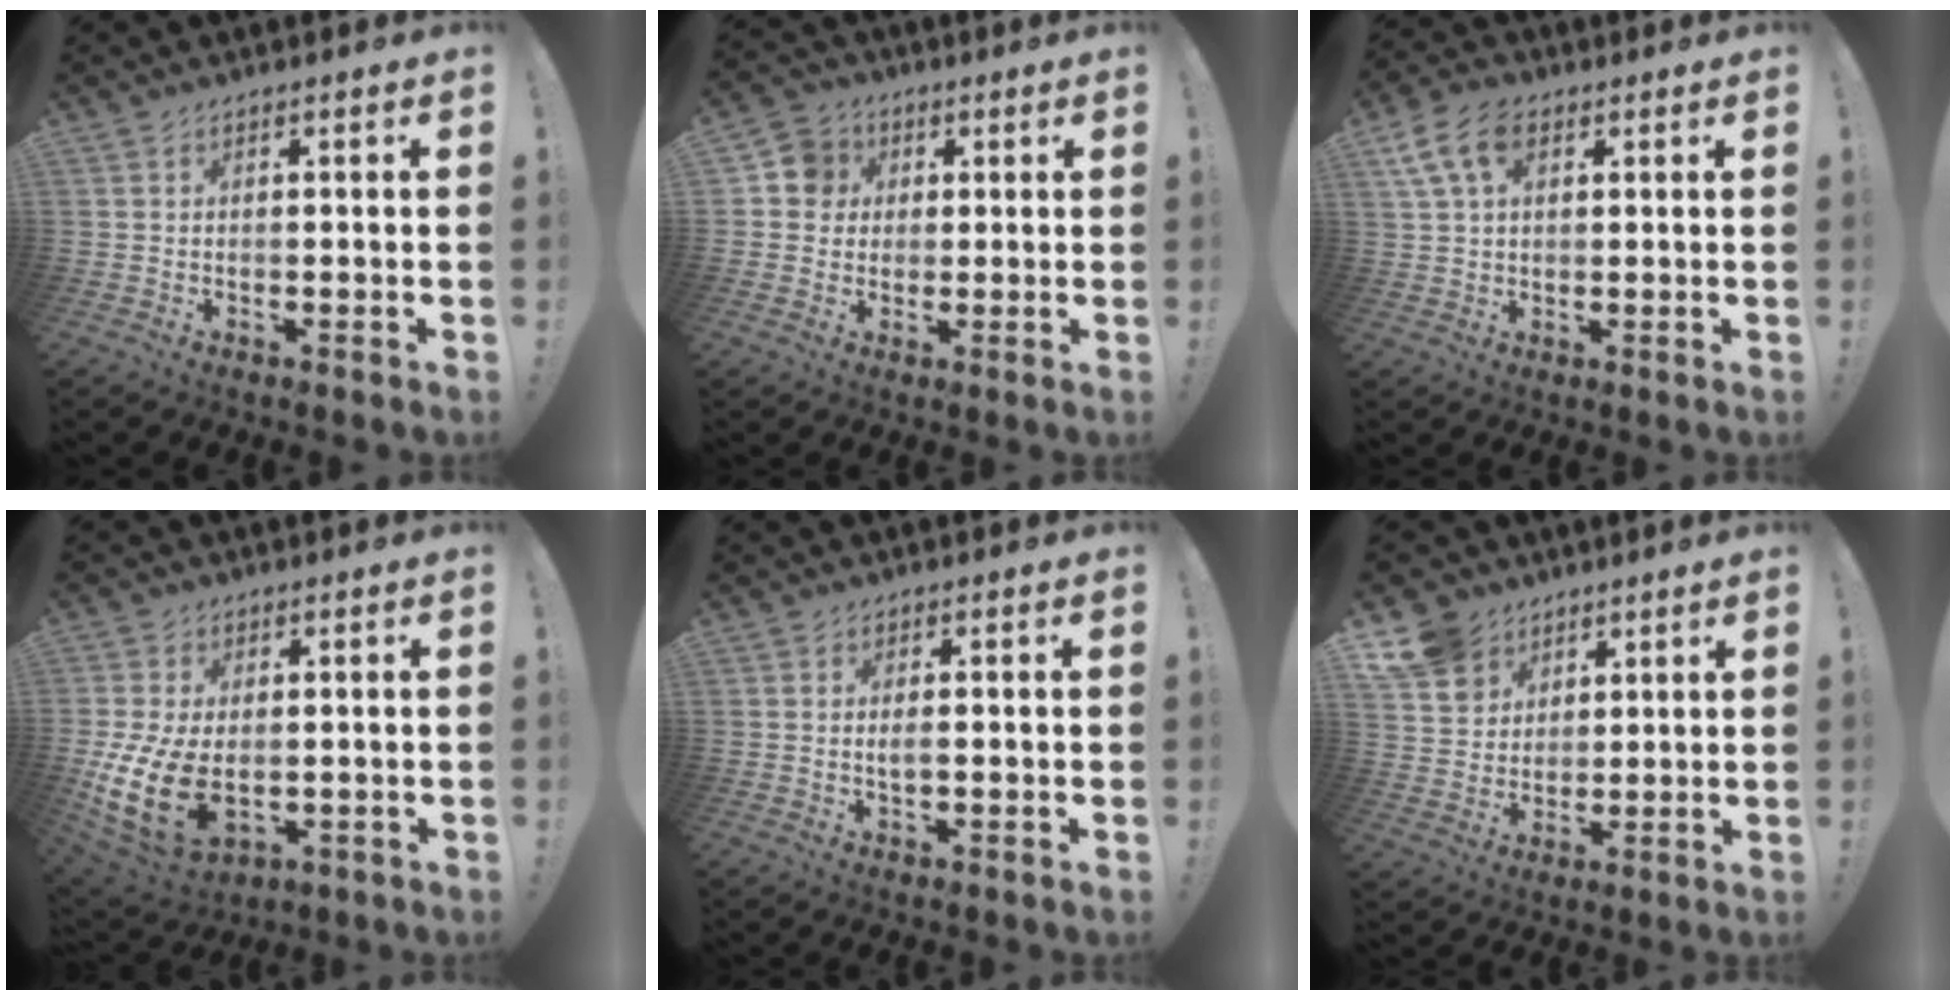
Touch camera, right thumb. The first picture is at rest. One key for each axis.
{"total": 7.3, "fx": 1.3, "fy": 7.0, "fz": 1.8, "tx": -0.021, "ty": 0.003, "tz": 0.027}
{"total": 10.1, "fx": 4.1, "fy": 6.3, "fz": 6.8, "tx": -0.118, "ty": 0.000, "tz": 0.077}
{"total": 14.4, "fx": -1.5, "fy": 9.3, "fz": 10.9, "tx": -0.211, "ty": -0.009, "tz": -0.022}
{"total": 1.8, "fx": -0.4, "fy": 0.6, "fz": 1.7, "tx": -0.025, "ty": -0.002, "tz": -0.008}
{"total": 10.4, "fx": 6.5, "fy": 7.6, "fz": 2.7, "tx": -0.052, "ty": -0.040, "tz": 0.131}